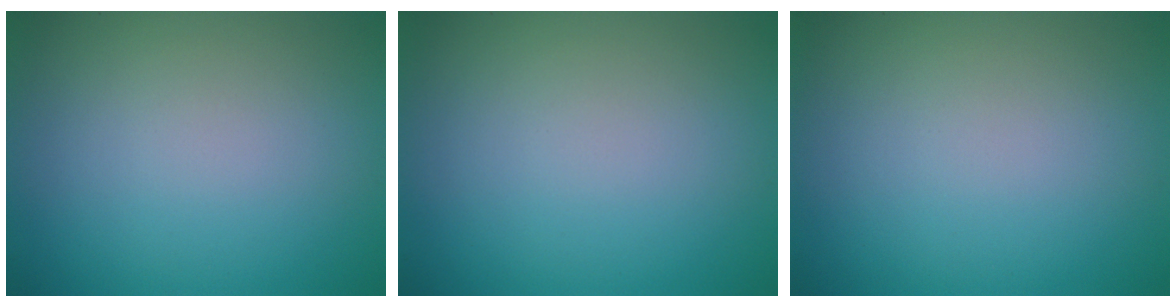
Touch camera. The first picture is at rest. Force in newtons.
{"total": 0.0}
{"total": 0.0}